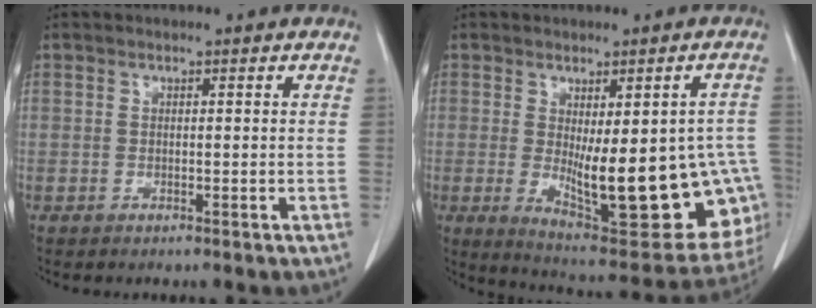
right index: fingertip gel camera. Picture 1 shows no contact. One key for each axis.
{"total": 22.0, "fx": -3.9, "fy": 7.0, "fz": 20.5, "tx": -0.195, "ty": -0.008, "tz": -0.028}